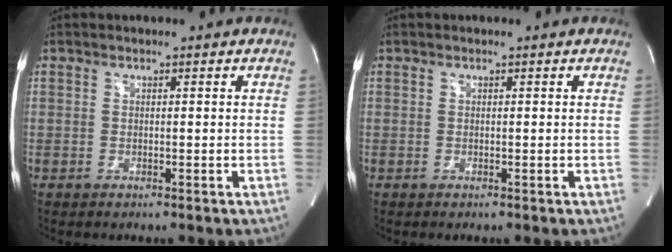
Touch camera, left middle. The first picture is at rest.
{"total": 0.0}